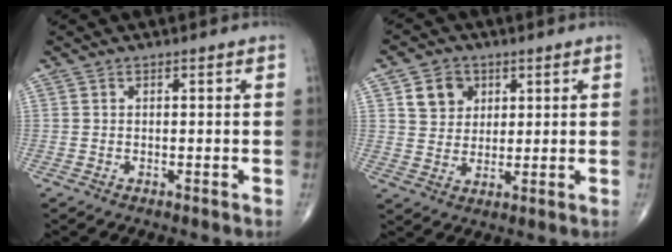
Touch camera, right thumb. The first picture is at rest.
{"total": 6.7, "force": [2.7, 5.6, 2.5], "torque": [-0.016, -0.010, 0.048]}